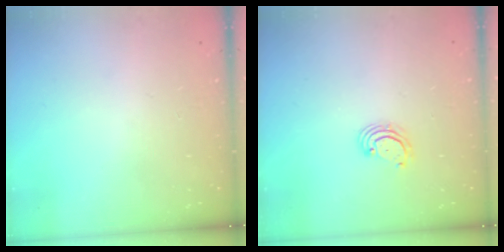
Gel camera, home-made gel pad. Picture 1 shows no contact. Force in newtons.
{"total": 3.2, "press": 3.2, "slide": 0.5}